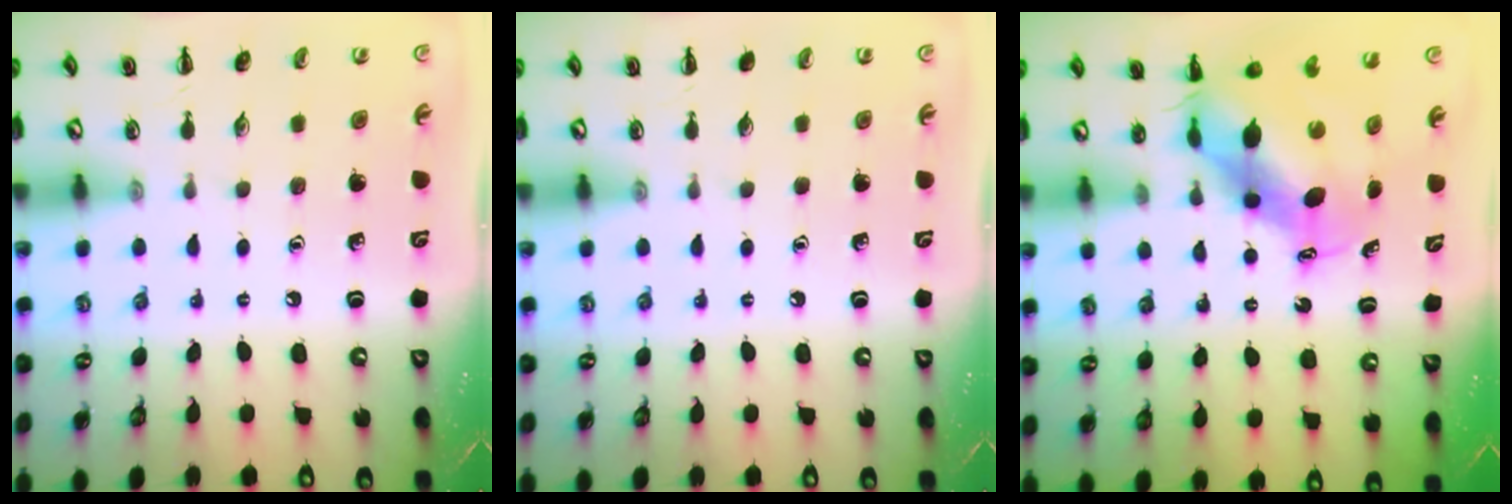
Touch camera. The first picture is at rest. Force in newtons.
{"total": 0.0}
{"total": 8.0, "press": 7.8, "slide": 1.9}